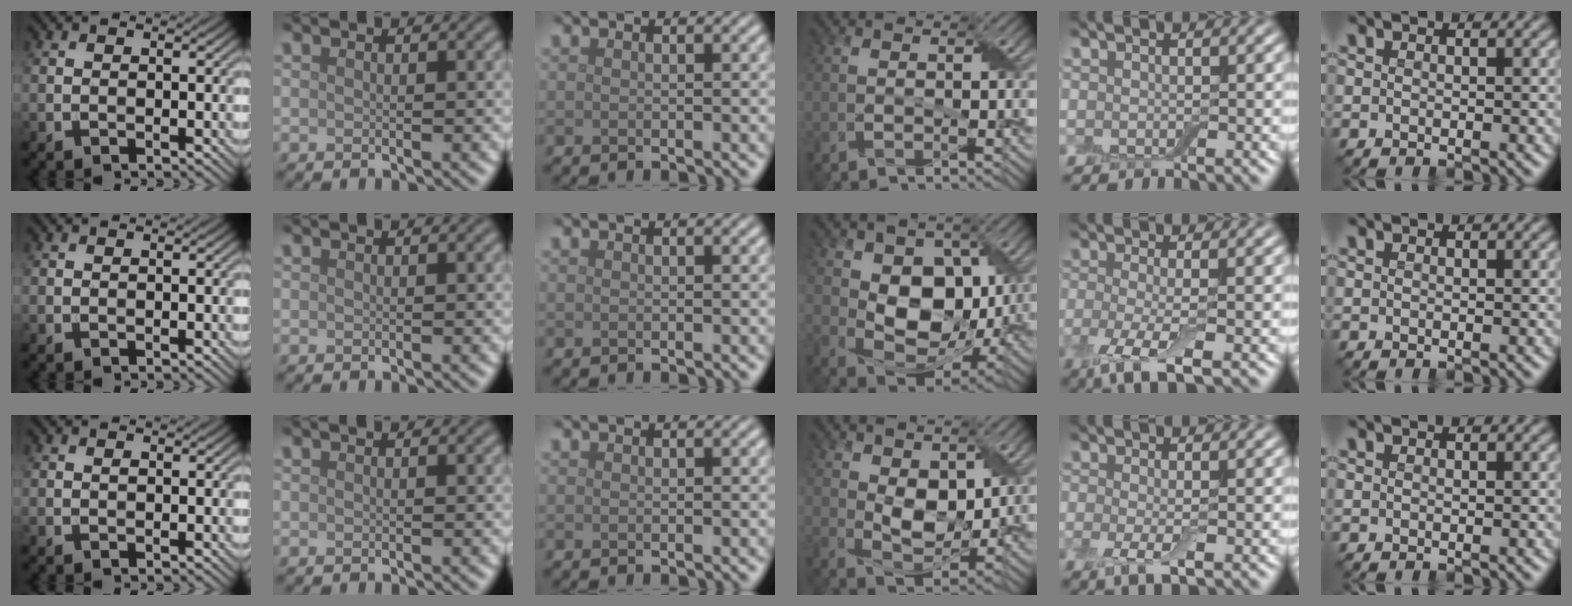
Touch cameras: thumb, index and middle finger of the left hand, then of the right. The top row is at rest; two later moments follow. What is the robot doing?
{"motion": "peel", "object": "small bumper sticker"}